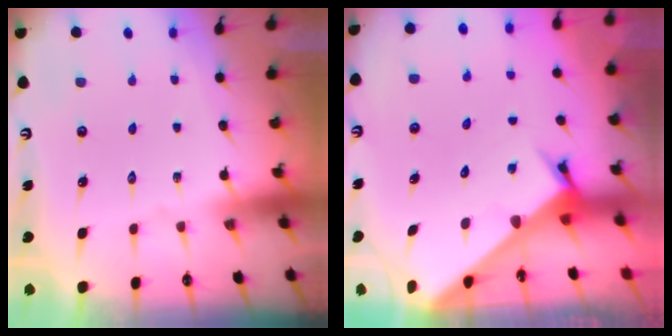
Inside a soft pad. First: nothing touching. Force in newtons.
{"total": 3.5, "press": 3.5, "slide": 0.2}